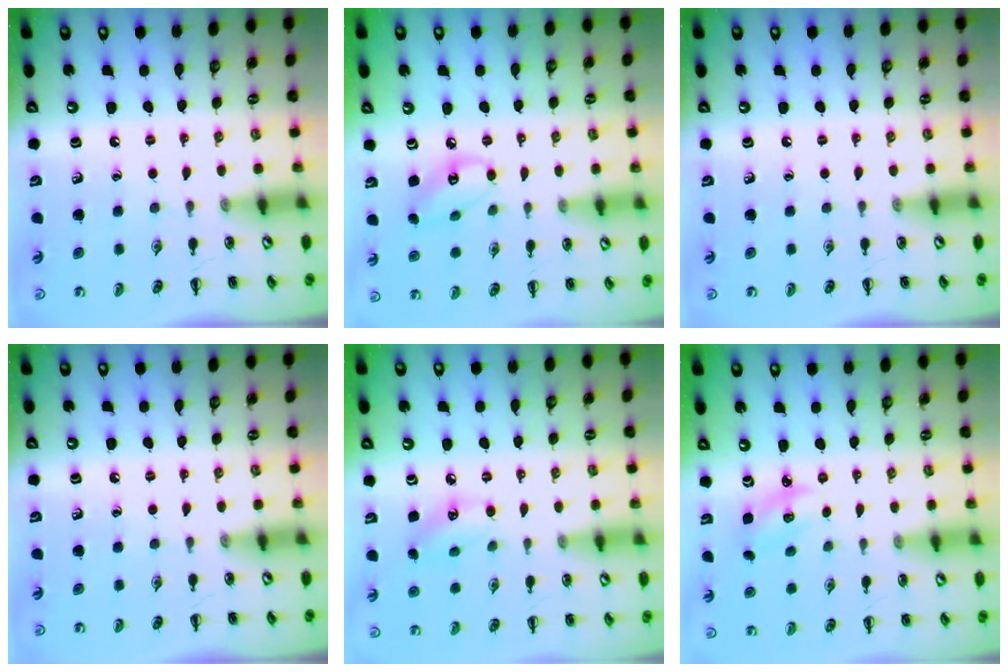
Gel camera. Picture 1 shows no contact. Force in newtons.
{"total": 6.3, "press": 6.3, "slide": 0.8}
{"total": 0.0}
{"total": 0.0}
{"total": 5.8, "press": 5.7, "slide": 1.2}
{"total": 2.8, "press": 2.8, "slide": 0.7}